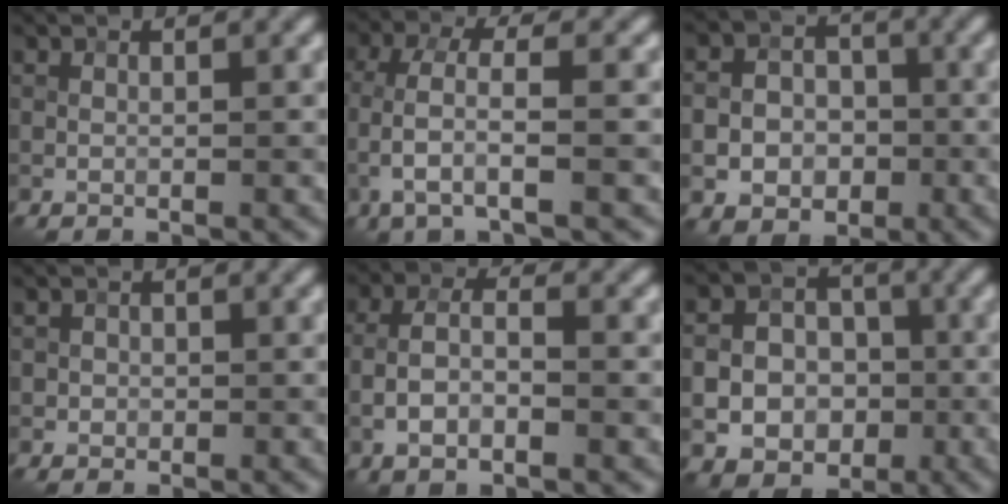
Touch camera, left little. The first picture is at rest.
{"total": 4.2, "force": [-0.9, 1.2, 3.9], "torque": [-0.088, 0.006, -0.018]}
{"total": 6.7, "force": [-1.9, 5.8, 2.9], "torque": [-0.044, -0.006, -0.047]}
{"total": 0.9, "force": [-0.1, 0.9, 0.1], "torque": [0.003, -0.004, -0.001]}
{"total": 4.6, "force": [-1.2, 2.1, 4.0], "torque": [-0.082, 0.006, -0.027]}
{"total": 10.5, "force": [-3.3, 9.2, 4.1], "torque": [-0.062, -0.016, -0.078]}